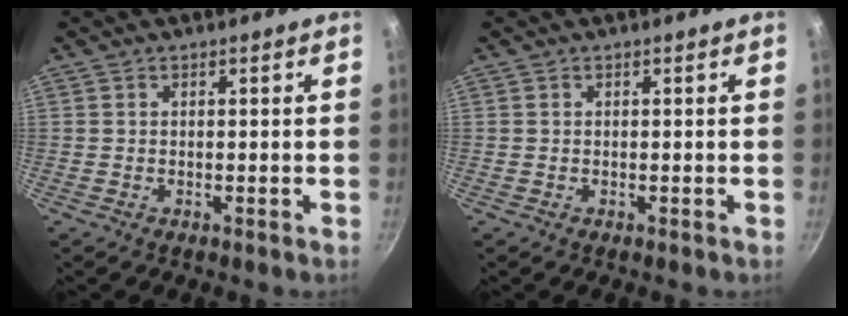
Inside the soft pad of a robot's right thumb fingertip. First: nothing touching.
{"total": 0.0}